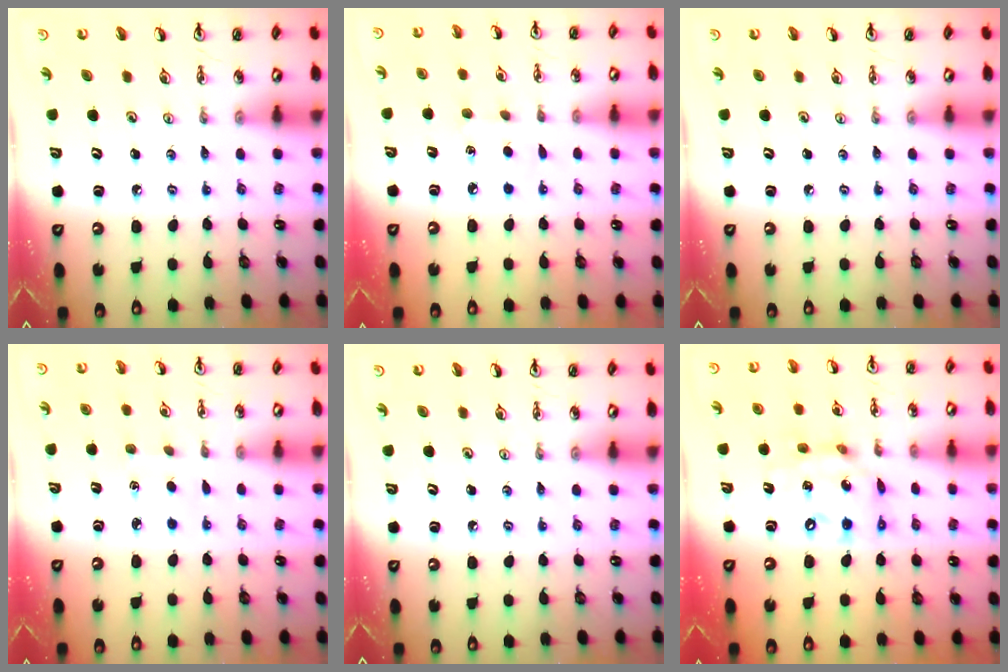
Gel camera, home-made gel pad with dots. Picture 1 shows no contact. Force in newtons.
{"total": 4.5, "press": 4.4, "slide": 0.5}
{"total": 0.0}
{"total": 1.5, "press": 1.5, "slide": 0.2}
{"total": 0.0}
{"total": 13.7, "press": 13.6, "slide": 1.3}